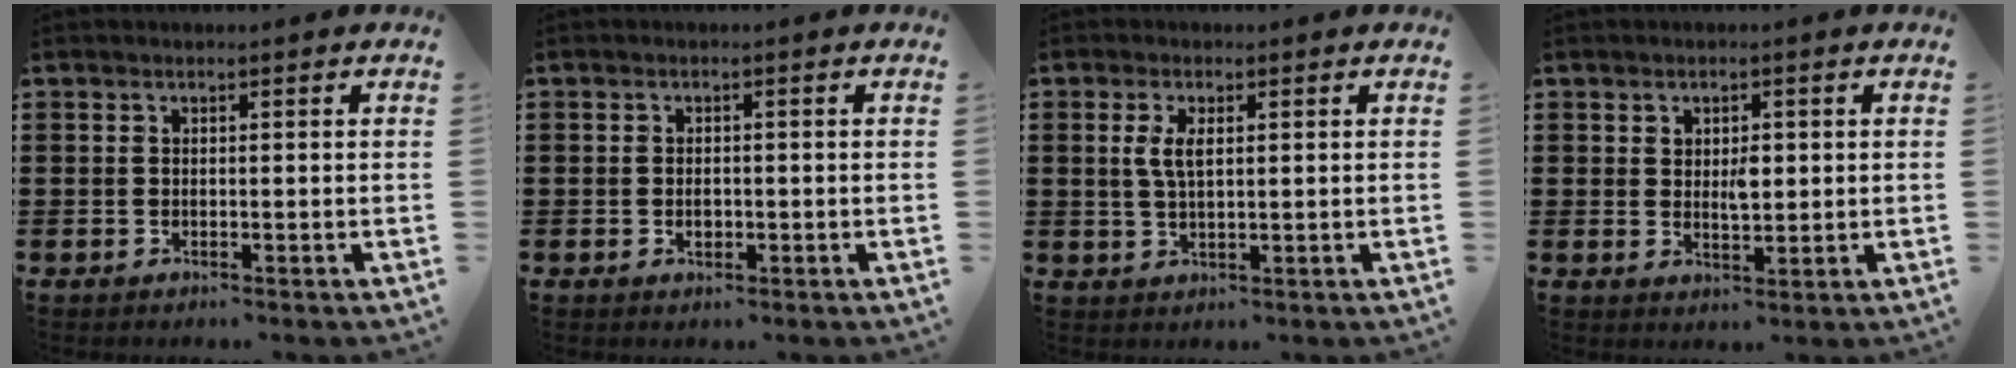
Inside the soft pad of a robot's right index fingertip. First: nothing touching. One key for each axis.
{"total": 1.3, "fx": -0.3, "fy": 0.8, "fz": 1.0, "tx": -0.020, "ty": 0.002, "tz": -0.006}
{"total": 3.6, "fx": 0.9, "fy": 1.3, "fz": 3.2, "tx": -0.067, "ty": 0.007, "tz": 0.013}
{"total": 3.0, "fx": 0.6, "fy": 1.6, "fz": 2.4, "tx": -0.043, "ty": 0.002, "tz": 0.009}